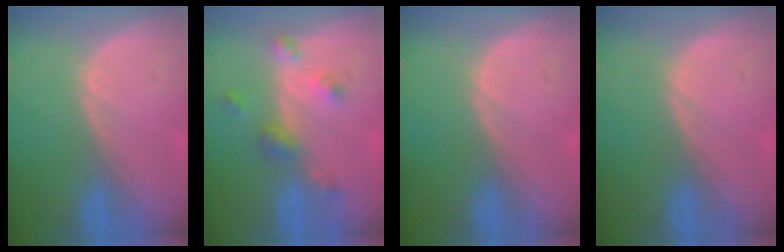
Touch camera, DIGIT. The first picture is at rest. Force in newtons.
{"total": 4.8, "press": 4.3, "slide": 2.3}
{"total": 0.0}
{"total": 0.0}